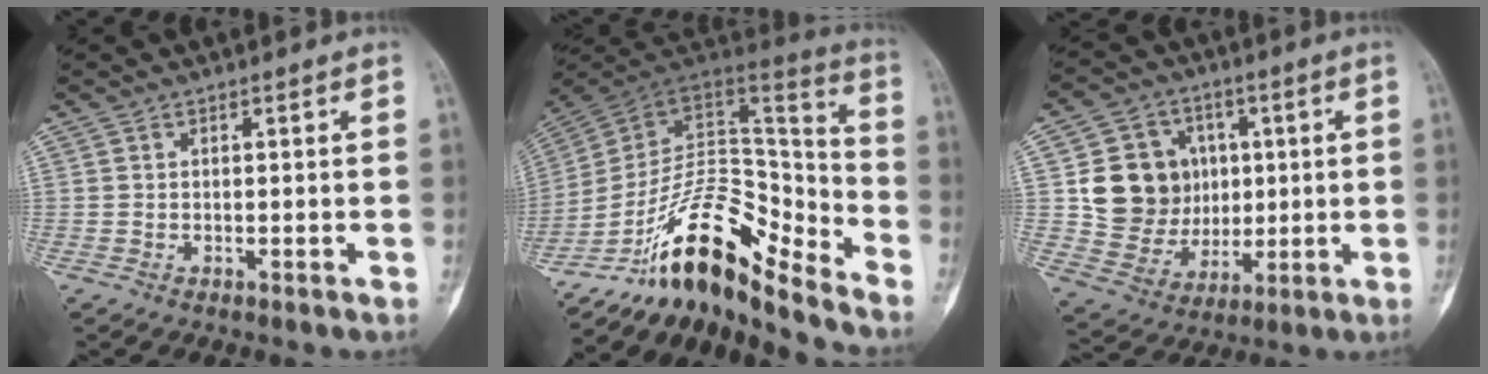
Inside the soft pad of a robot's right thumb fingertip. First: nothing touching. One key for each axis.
{"total": 19.1, "fx": -14.0, "fy": 6.6, "fz": 11.1, "tx": -0.149, "ty": 0.133, "tz": -0.243}
{"total": 14.5, "fx": 2.2, "fy": 12.9, "fz": 6.2, "tx": -0.061, "ty": 0.001, "tz": 0.055}